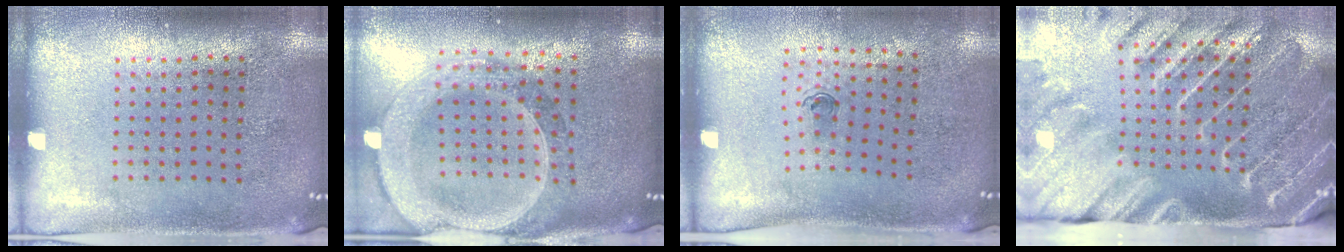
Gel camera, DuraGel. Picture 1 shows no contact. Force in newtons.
{"total": 2.8, "press": 2.4, "slide": 1.4}
{"total": 0.6, "press": 0.3, "slide": 0.5}
{"total": 4.3, "press": 3.4, "slide": 2.7}